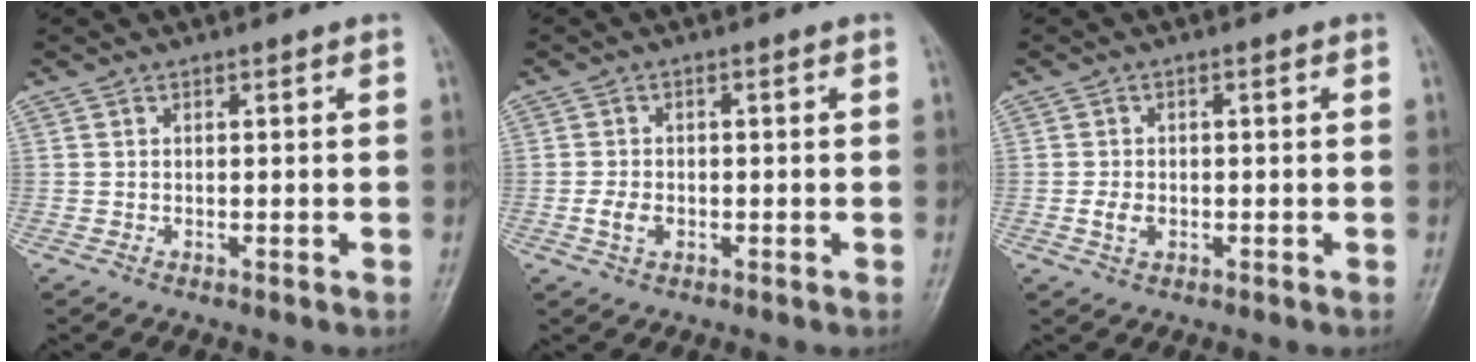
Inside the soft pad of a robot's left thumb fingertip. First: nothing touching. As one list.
[{"total": 2.9, "force": [-0.9, 1.9, 2.0], "torque": [-0.041, 0.007, -0.017]}, {"total": 2.5, "force": [-0.6, 1.7, 1.8], "torque": [-0.034, 0.004, -0.012]}]